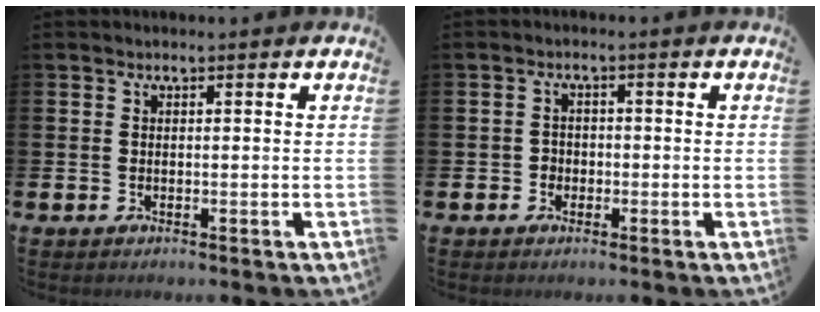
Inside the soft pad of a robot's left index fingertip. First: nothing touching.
{"total": 1.7, "force": [-0.8, 1.5, 0.3], "torque": [-0.005, 0.003, -0.021]}